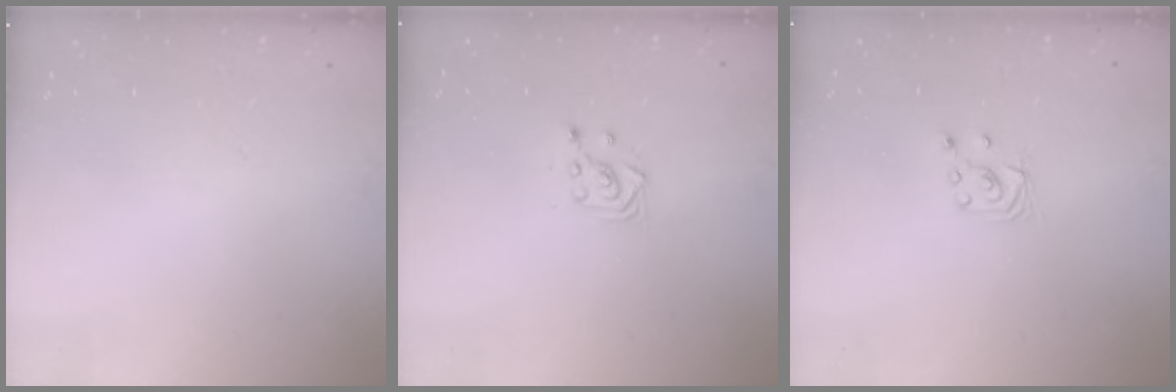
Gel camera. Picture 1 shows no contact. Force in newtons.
{"total": 3.0, "press": 3.0, "slide": 0.5}
{"total": 3.0, "press": 3.0, "slide": 0.2}